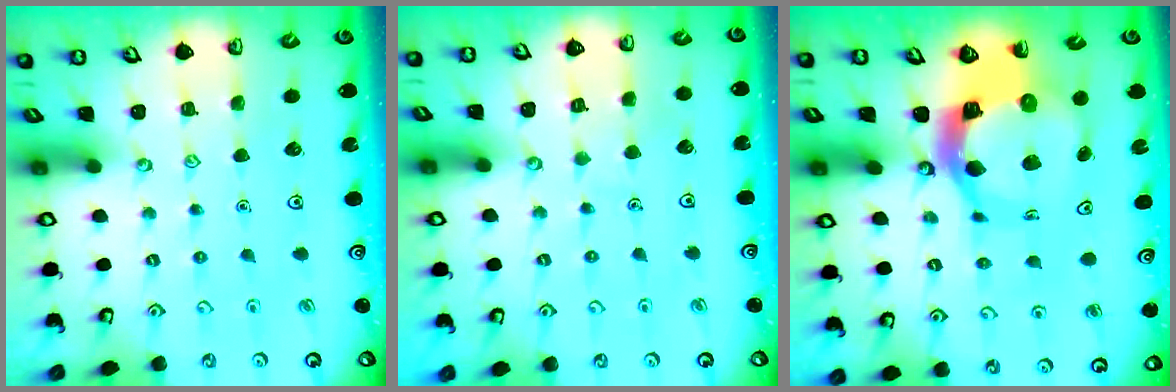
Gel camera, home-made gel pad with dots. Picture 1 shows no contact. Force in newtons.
{"total": 3.3, "press": 3.3, "slide": 0.3}
{"total": 11.1, "press": 11.0, "slide": 1.7}